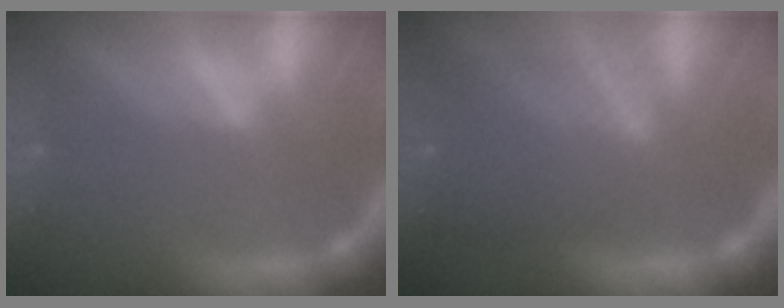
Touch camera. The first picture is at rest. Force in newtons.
{"total": 7.6}